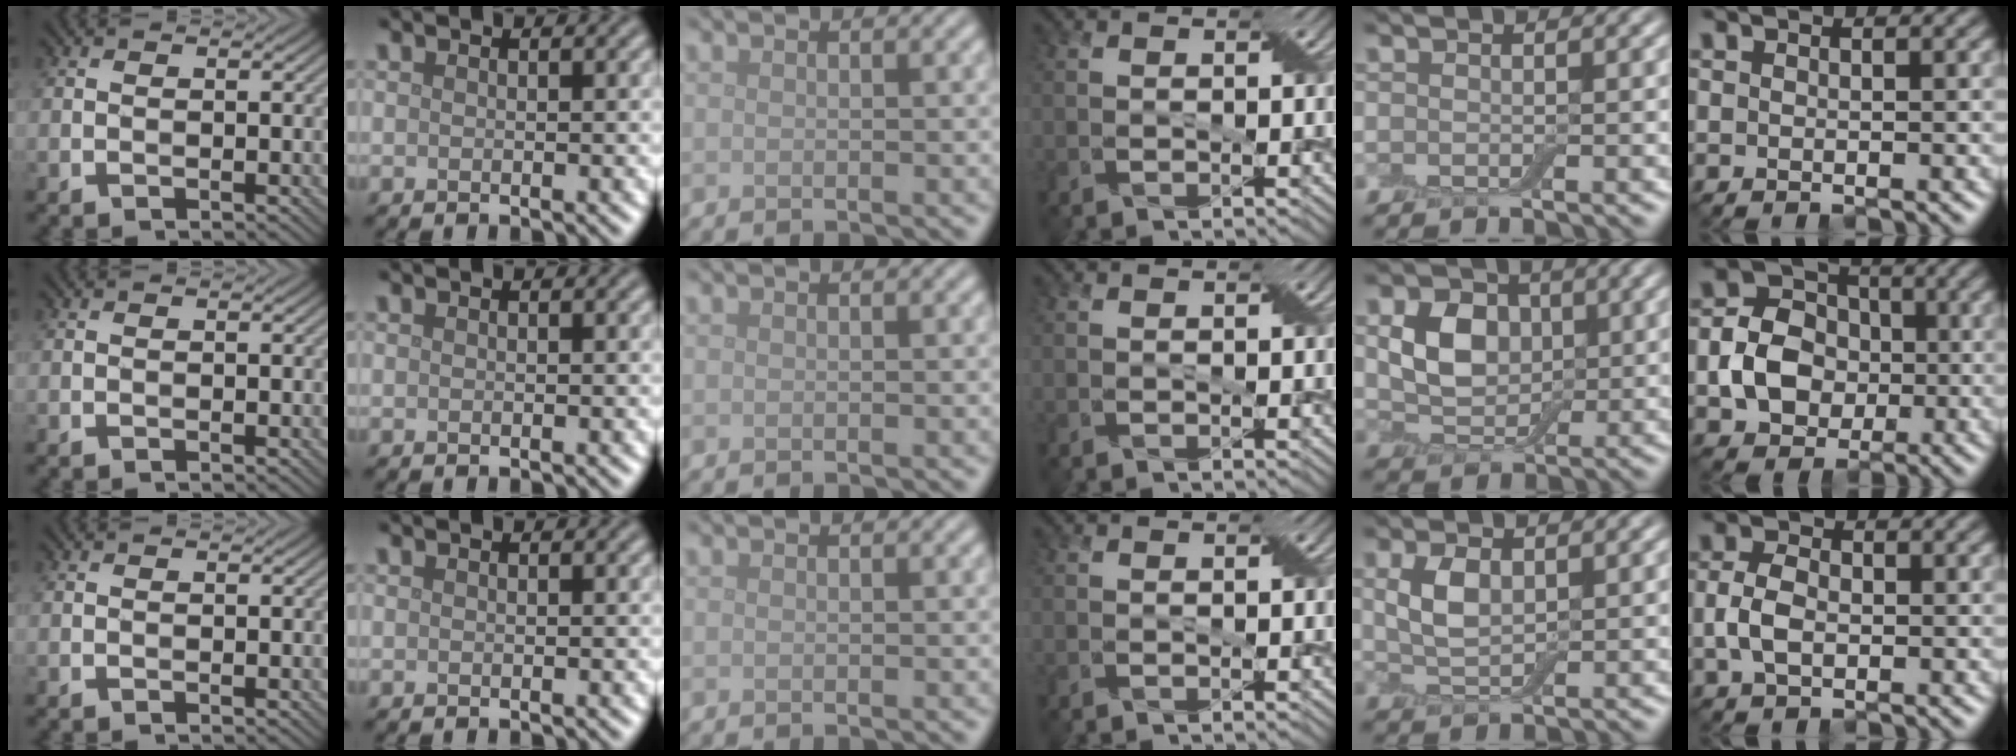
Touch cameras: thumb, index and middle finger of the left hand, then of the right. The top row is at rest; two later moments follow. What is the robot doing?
{"motion": "press", "object": "electronic device side button"}